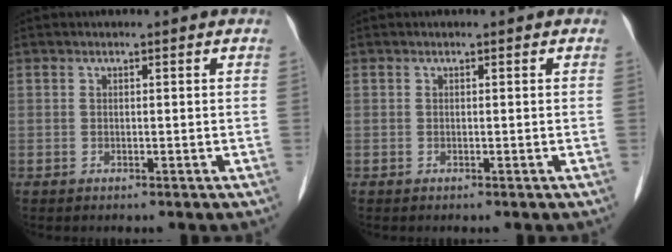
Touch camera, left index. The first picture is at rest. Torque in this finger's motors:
{"motor_torque": [-1.42, -0.43, -0.59, -0.21]}